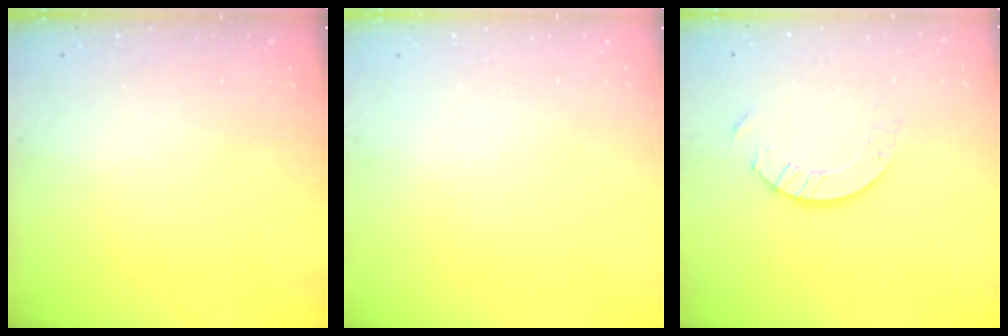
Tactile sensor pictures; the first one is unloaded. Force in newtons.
{"total": 0.0}
{"total": 6.1, "press": 6.1, "slide": 0.6}